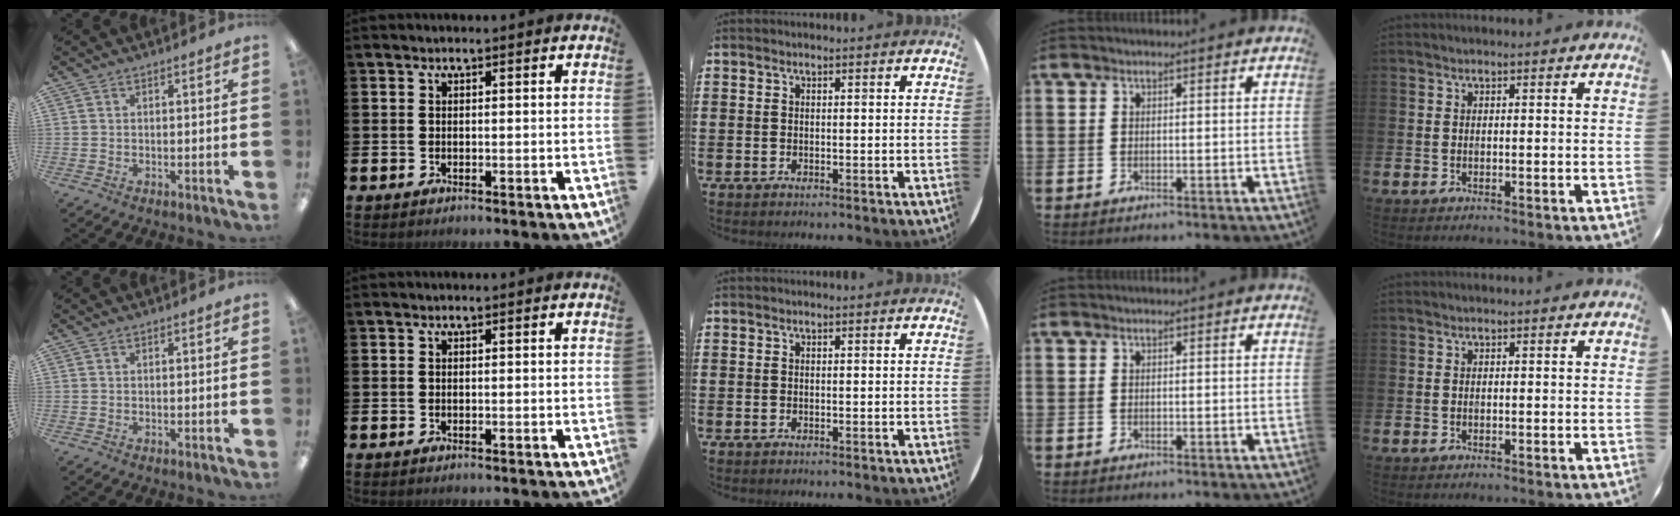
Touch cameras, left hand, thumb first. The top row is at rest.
{}